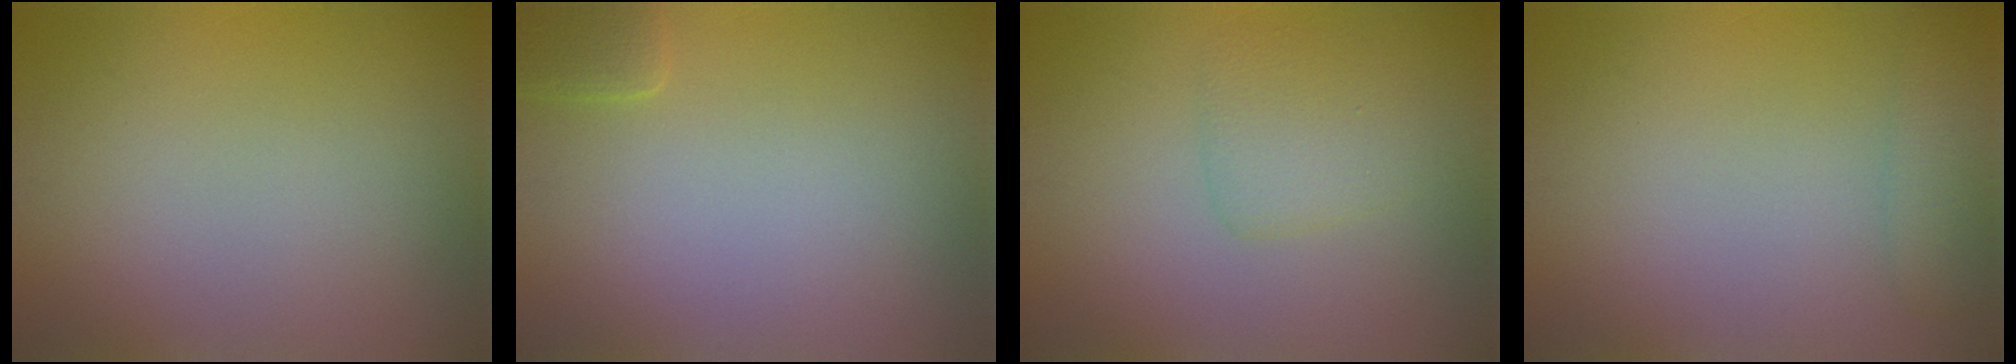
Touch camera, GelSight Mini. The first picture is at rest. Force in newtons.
{"total": 1.4, "press": 1.4, "slide": 0.1}
{"total": 2.4, "press": 2.4, "slide": 0.1}
{"total": 2.4, "press": 2.3, "slide": 0.3}